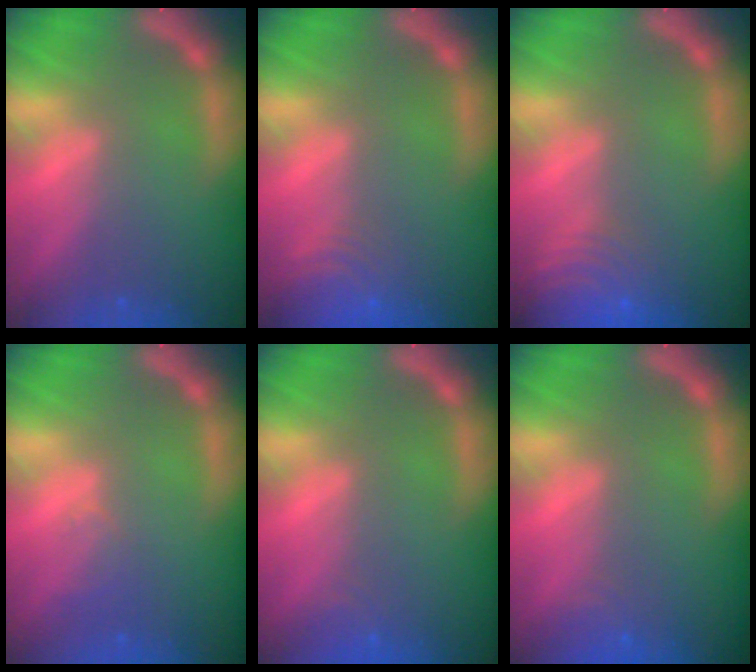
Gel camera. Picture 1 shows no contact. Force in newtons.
{"total": 5.5}
{"total": 10.0}
{"total": 1.5}
{"total": 1.4}
{"total": 1.9}